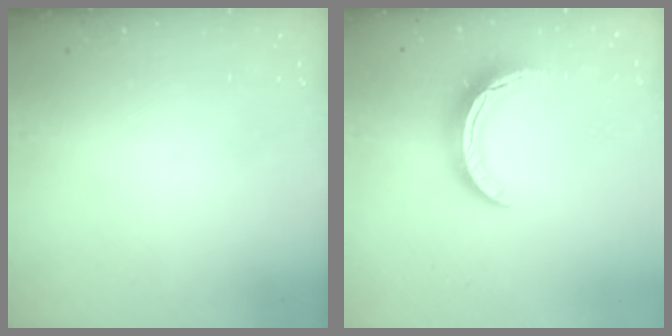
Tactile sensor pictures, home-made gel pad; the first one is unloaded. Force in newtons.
{"total": 10.3, "press": 10.3, "slide": 0.3}